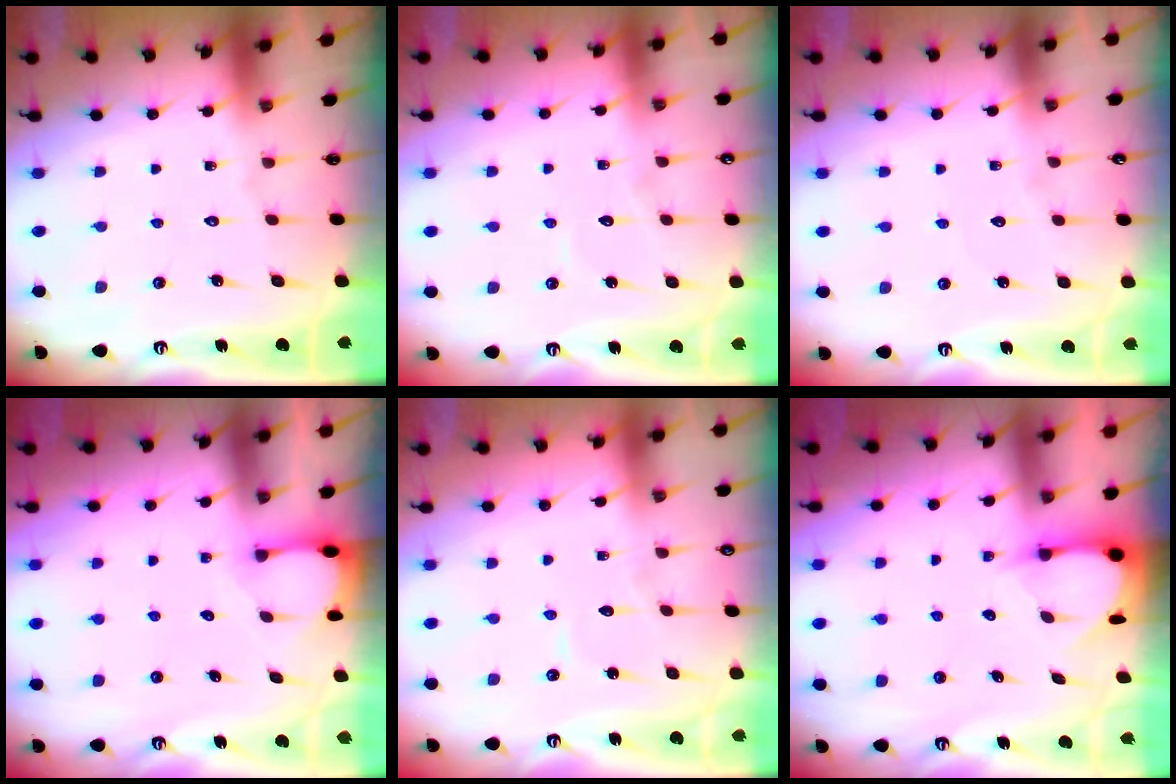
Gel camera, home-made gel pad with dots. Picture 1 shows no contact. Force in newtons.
{"total": 6.7, "press": 6.7, "slide": 0.5}
{"total": 3.4, "press": 3.4, "slide": 0.3}
{"total": 2.0, "press": 1.9, "slide": 0.3}
{"total": 3.9, "press": 3.9, "slide": 0.3}
{"total": 3.6, "press": 3.6, "slide": 0.3}